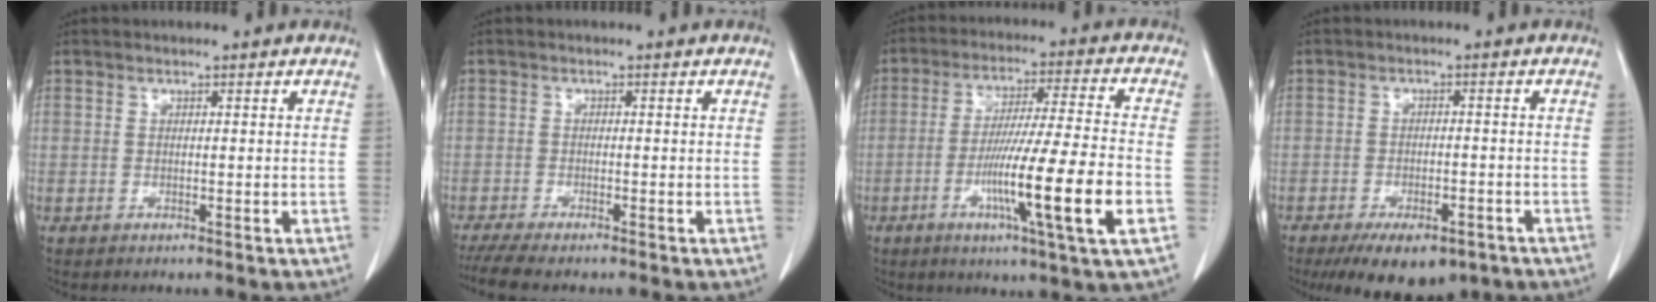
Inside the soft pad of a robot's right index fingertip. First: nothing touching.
{"total": 5.7, "force": [-4.8, 0.5, 3.0], "torque": [-0.045, -0.014, -0.080]}
{"total": 15.6, "force": [-4.9, -0.8, 14.8], "torque": [-0.265, -0.017, -0.086]}
{"total": 11.4, "force": [-8.2, 4.7, 6.5], "torque": [-0.093, -0.007, -0.115]}